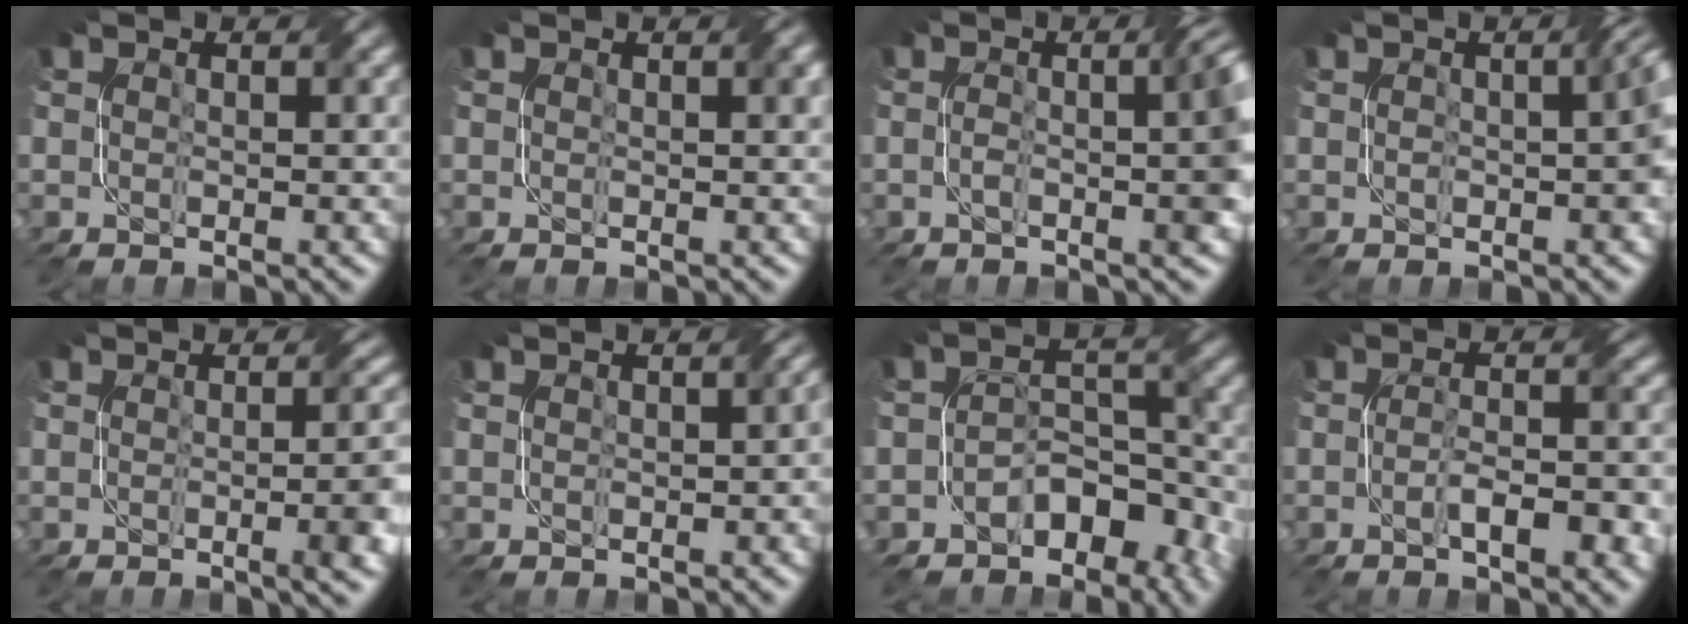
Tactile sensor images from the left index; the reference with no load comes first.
{"total": 0.9, "force": [0.5, 0.0, 0.7], "torque": [-0.010, 0.002, 0.008]}
{"total": 6.0, "force": [-0.3, 1.9, 5.7], "torque": [-0.062, 0.009, -0.008]}
{"total": 2.9, "force": [-0.1, 0.7, 2.8], "torque": [-0.044, 0.008, -0.002]}
{"total": 5.8, "force": [-0.8, 1.9, 5.4], "torque": [-0.047, 0.001, -0.007]}
{"total": 1.3, "force": [0.1, 0.4, 1.2], "torque": [-0.016, 0.005, 0.002]}
{"total": 5.9, "force": [-3.3, 3.5, 3.4], "torque": [-0.031, 0.003, -0.057]}
{"total": 4.0, "force": [-1.5, 0.9, 3.6], "torque": [-0.066, 0.000, -0.024]}